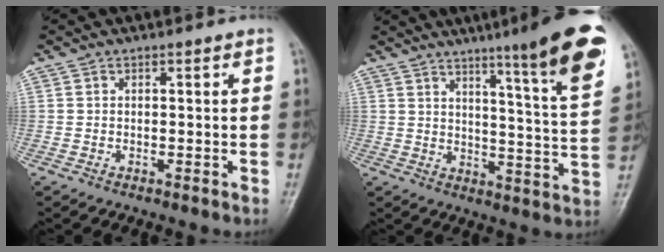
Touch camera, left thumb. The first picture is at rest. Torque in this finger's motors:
{"motor_torque": [1.05, 0.12, 1.44, -1.33, 0.22]}